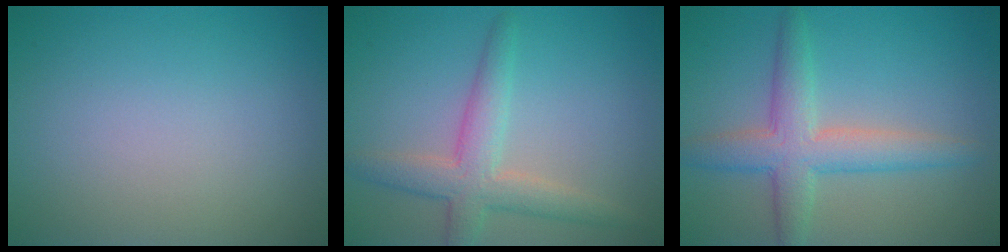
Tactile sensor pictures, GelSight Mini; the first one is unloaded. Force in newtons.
{"total": 4.2, "press": 4.2, "slide": 0.2}
{"total": 4.8, "press": 4.8, "slide": 0.2}